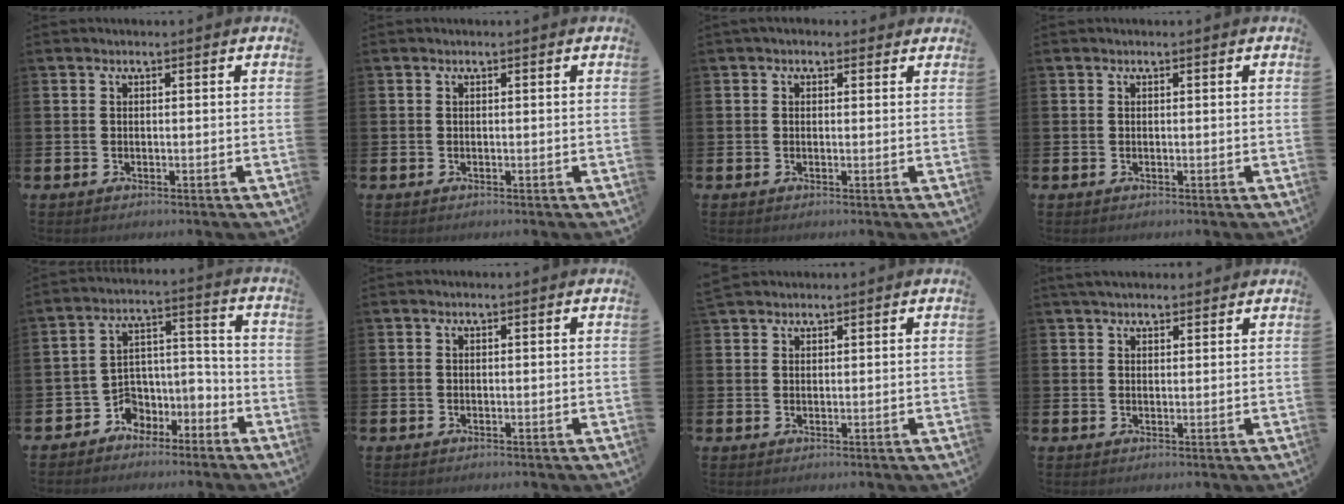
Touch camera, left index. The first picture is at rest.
{"total": 0.0}
{"total": 1.1, "force": [0.6, 0.8, 0.4], "torque": [-0.004, 0.010, 0.010]}
{"total": 0.0}
{"total": 4.3, "force": [-2.7, 3.3, 0.7], "torque": [-0.032, -0.005, -0.057]}
{"total": 0.0}
{"total": 1.9, "force": [1.8, 0.7, 0.1], "torque": [0.008, -0.002, 0.032]}
{"total": 3.1, "force": [2.8, 0.9, 0.8], "torque": [-0.009, -0.008, 0.050]}